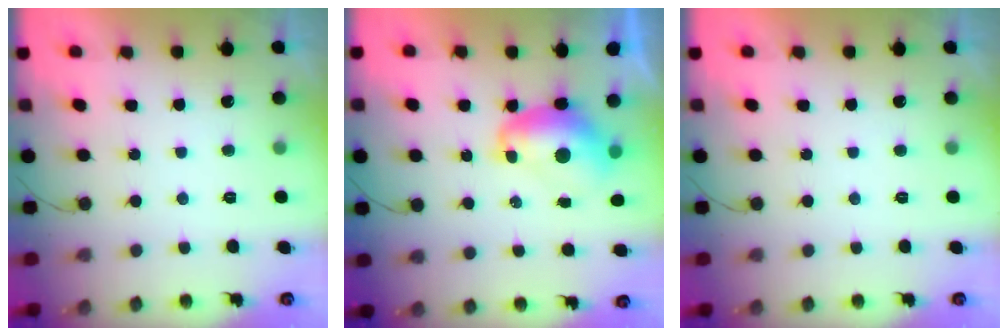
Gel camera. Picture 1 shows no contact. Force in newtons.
{"total": 8.5, "press": 8.4, "slide": 0.9}
{"total": 0.0}